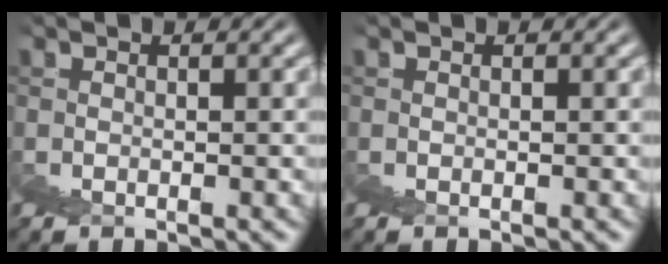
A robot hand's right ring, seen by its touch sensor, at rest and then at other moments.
{"total": 0.0}